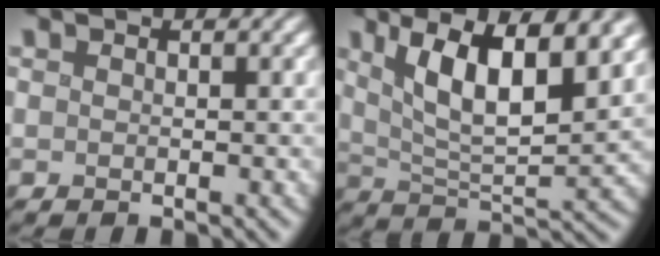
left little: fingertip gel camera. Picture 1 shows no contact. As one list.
[{"total": 9.4, "force": [4.0, 3.0, 8.0], "torque": [-0.133, -0.001, 0.065]}]